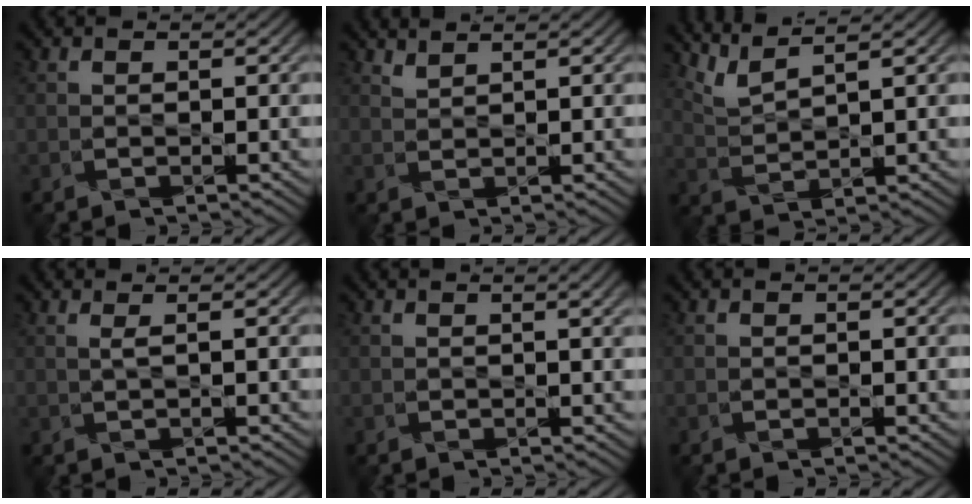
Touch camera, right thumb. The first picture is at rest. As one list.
[{"total": 2.3, "force": [2.0, -0.2, -1.2], "torque": [0.027, -0.001, 0.040]}, {"total": 4.2, "force": [4.1, 0.3, 1.1], "torque": [-0.035, 0.001, 0.089]}, {"total": 1.0, "force": [0.9, -0.2, -0.3], "torque": [0.009, 0.000, 0.016]}, {"total": 2.5, "force": [1.3, 0.7, 2.1], "torque": [-0.019, 0.005, 0.016]}, {"total": 0.0}]